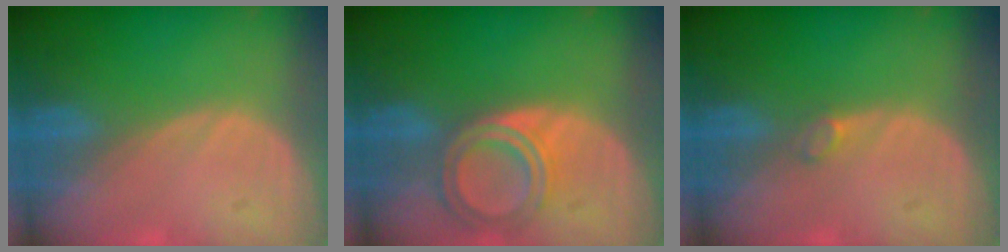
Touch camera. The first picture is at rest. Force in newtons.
{"total": 6.5, "press": 5.8, "slide": 2.9}
{"total": 1.2, "press": 1.1, "slide": 0.2}